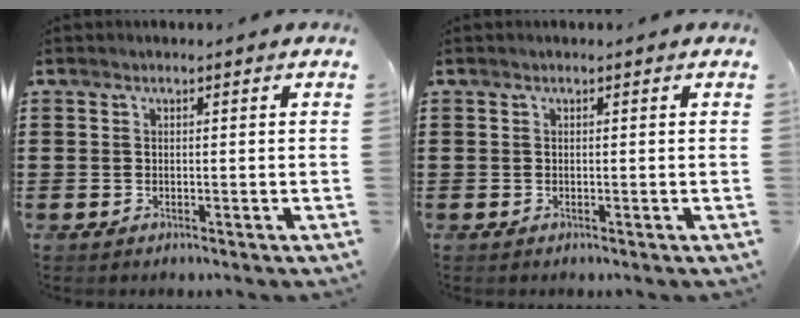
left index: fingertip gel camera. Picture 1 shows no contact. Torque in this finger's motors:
{"motor_torque": [0.00, 0.00, 0.00, 0.00]}